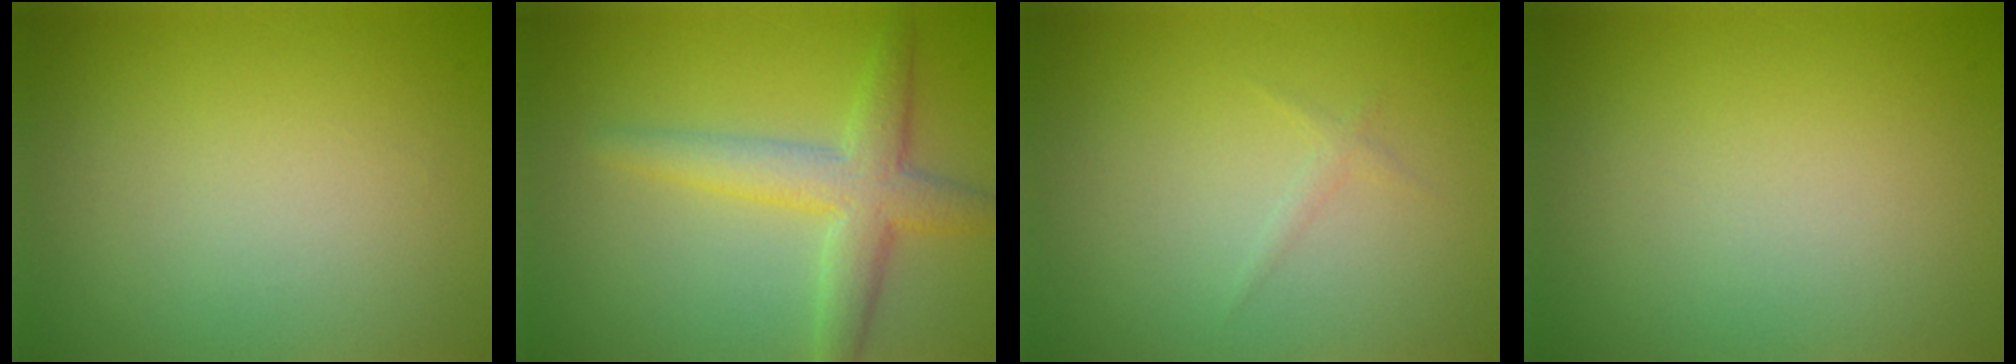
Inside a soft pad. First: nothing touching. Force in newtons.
{"total": 4.4, "press": 4.4, "slide": 0.0}
{"total": 1.2, "press": 1.2, "slide": 0.2}
{"total": 0.0}